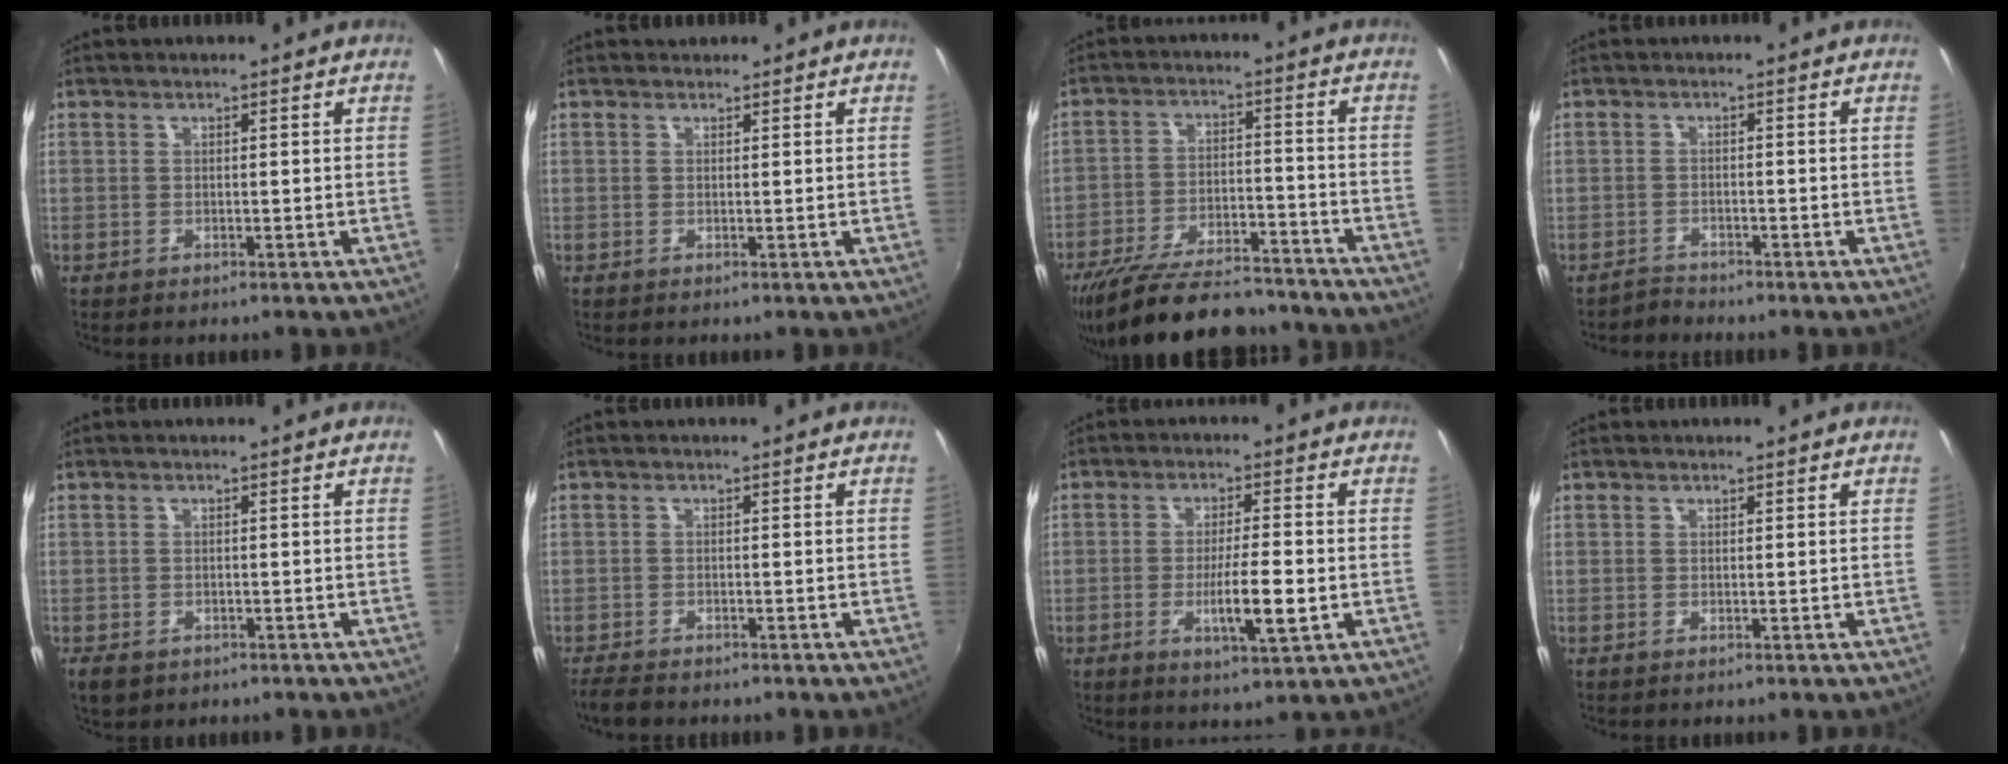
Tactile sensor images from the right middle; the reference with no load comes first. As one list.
[{"total": 0.5, "force": [0.3, 0.5, 0.0], "torque": [0.001, 0.003, 0.001]}, {"total": 21.8, "force": [-18.7, 5.9, 9.5], "torque": [-0.187, -0.020, -0.277]}, {"total": 2.1, "force": [-2.0, 0.6, -0.3], "torque": [-0.002, 0.003, -0.040]}, {"total": 4.1, "force": [-2.5, 2.7, 2.0], "torque": [-0.046, -0.016, -0.038]}, {"total": 4.0, "force": [-3.6, 0.8, 1.3], "torque": [-0.039, -0.021, -0.069]}, {"total": 7.6, "force": [-2.0, 1.1, 7.3], "torque": [-0.128, -0.013, -0.030]}, {"total": 0.0}]